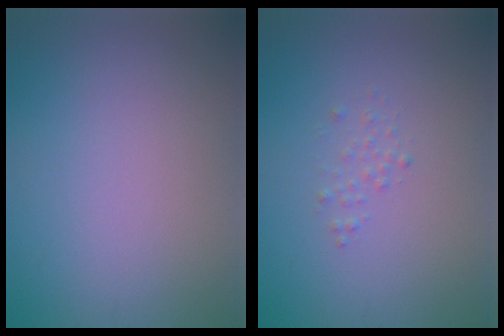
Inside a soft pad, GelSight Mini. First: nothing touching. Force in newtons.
{"total": 0.8, "press": 0.8, "slide": 0.0}